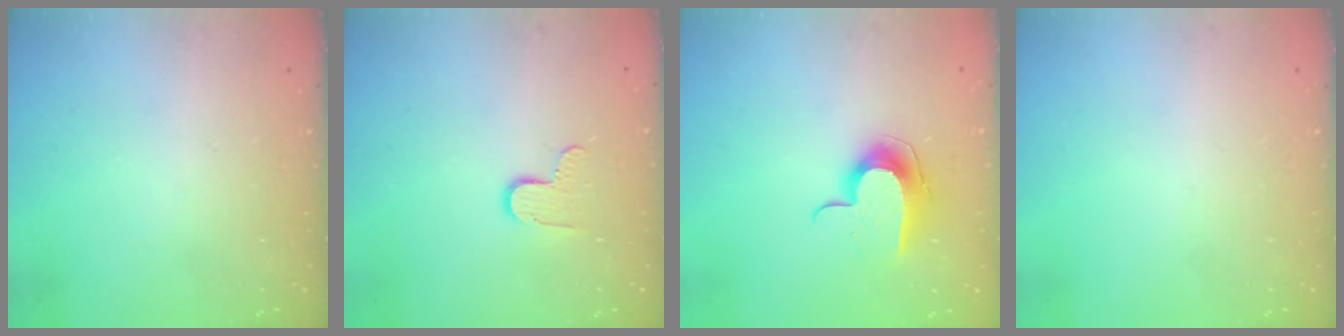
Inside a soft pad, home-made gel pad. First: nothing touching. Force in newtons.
{"total": 6.8, "press": 6.8, "slide": 0.1}
{"total": 9.7, "press": 9.7, "slide": 0.4}
{"total": 0.0}